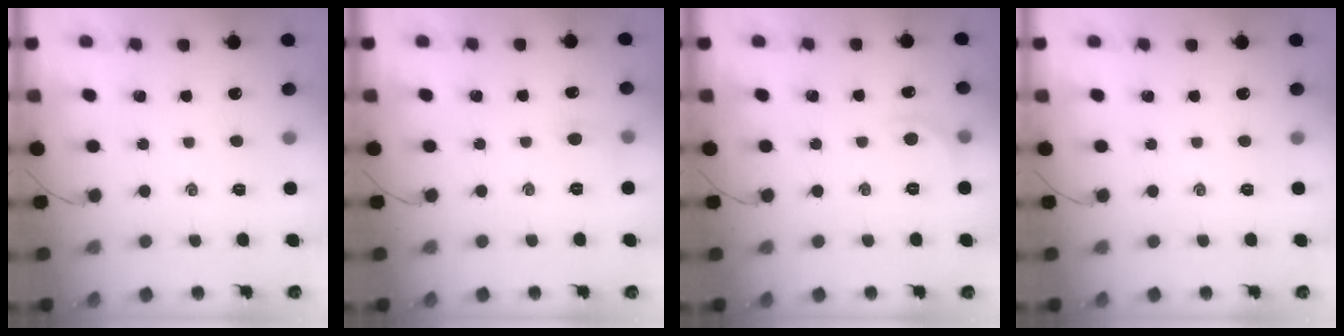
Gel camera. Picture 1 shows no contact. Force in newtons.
{"total": 4.9, "press": 4.6, "slide": 1.6}
{"total": 5.5, "press": 5.3, "slide": 1.4}
{"total": 0.0}